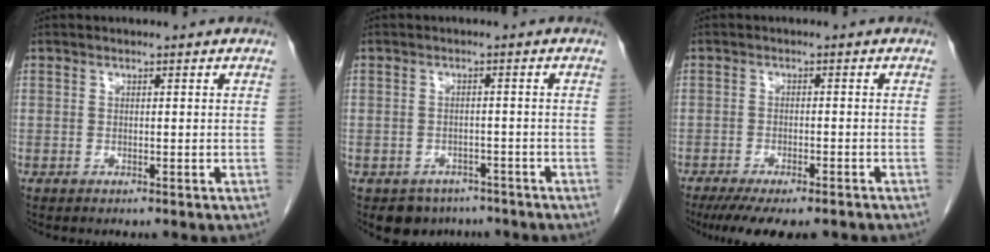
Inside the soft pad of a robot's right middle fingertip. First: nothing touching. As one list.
[{"total": 4.6, "force": [-3.5, 3.0, 0.3], "torque": [0.002, 0.008, -0.047]}, {"total": 11.1, "force": [-8.8, 2.8, 6.2], "torque": [-0.090, -0.014, -0.126]}]